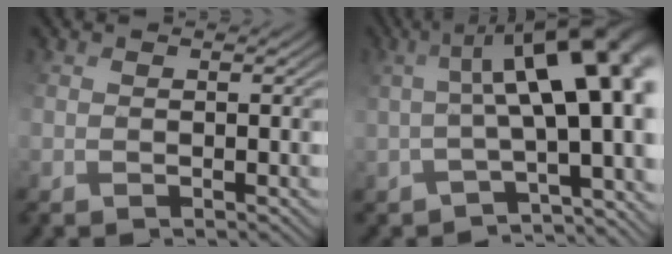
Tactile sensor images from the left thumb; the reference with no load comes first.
{"total": 11.6, "force": [0.1, 3.6, 11.0], "torque": [-0.129, 0.030, 0.015]}